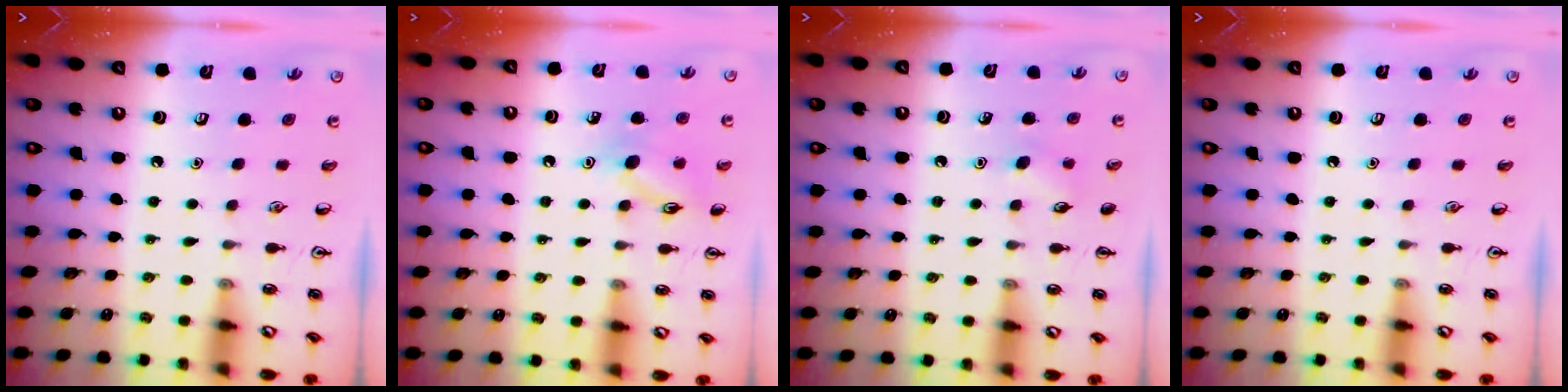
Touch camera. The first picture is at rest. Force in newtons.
{"total": 10.3, "press": 10.3, "slide": 0.6}
{"total": 5.1, "press": 4.9, "slide": 1.3}
{"total": 0.0}